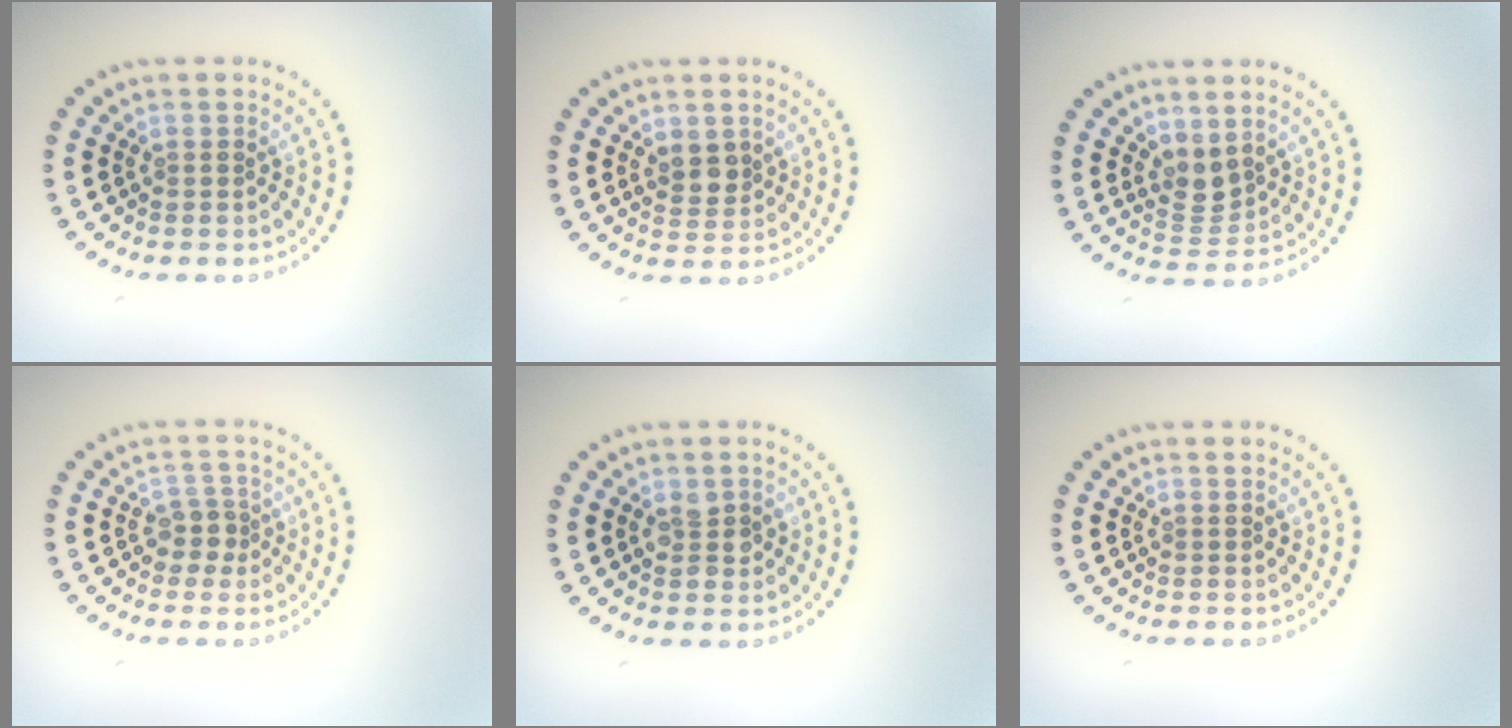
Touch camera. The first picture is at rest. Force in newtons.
{"total": 2.0, "press": 1.8, "slide": 0.9}
{"total": 2.3, "press": 1.8, "slide": 1.4}
{"total": 1.8, "press": 1.4, "slide": 1.2}
{"total": 2.0, "press": 1.9, "slide": 0.2}
{"total": 0.0}